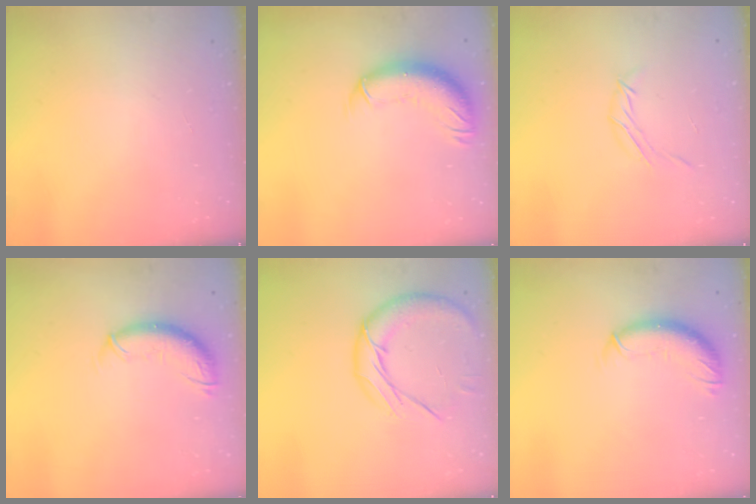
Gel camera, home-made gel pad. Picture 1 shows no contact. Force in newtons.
{"total": 11.7, "press": 11.4, "slide": 2.8}
{"total": 6.1, "press": 5.9, "slide": 1.4}
{"total": 10.6, "press": 10.6, "slide": 1.0}
{"total": 14.2, "press": 14.2, "slide": 0.8}
{"total": 10.3, "press": 10.2, "slide": 1.4}